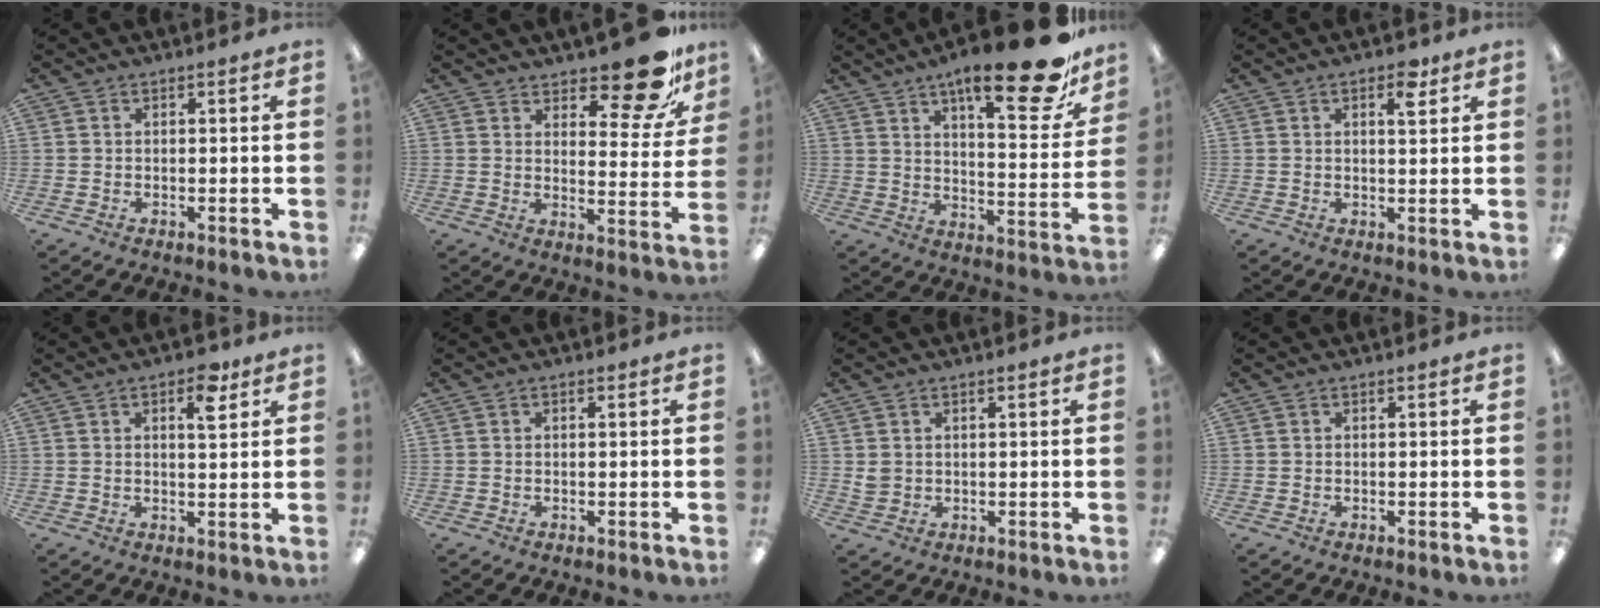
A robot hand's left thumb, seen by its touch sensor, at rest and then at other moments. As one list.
[{"total": 13.6, "force": [10.6, 4.5, 7.2], "torque": [-0.085, -0.076, 0.179]}, {"total": 21.5, "force": [14.2, 6.5, 14.8], "torque": [-0.200, -0.093, 0.221]}, {"total": 4.6, "force": [2.7, 1.8, 3.3], "torque": [-0.040, -0.008, 0.040]}, {"total": 6.0, "force": [3.4, 2.5, 4.3], "torque": [-0.054, -0.010, 0.051]}, {"total": 0.0}, {"total": 2.2, "force": [0.8, 2.0, 0.6], "torque": [-0.007, 0.000, 0.013]}, {"total": 0.0}]